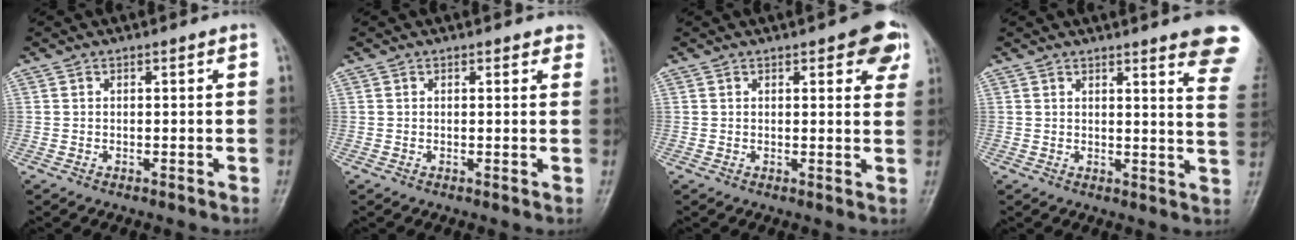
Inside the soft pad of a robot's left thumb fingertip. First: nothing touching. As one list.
[{"total": 2.1, "force": [1.5, 1.2, 0.8], "torque": [0.016, -0.003, 0.006]}, {"total": 6.7, "force": [3.3, 2.6, 5.1], "torque": [-0.034, -0.009, 0.031]}, {"total": 12.9, "force": [9.3, 1.9, 8.6], "torque": [-0.075, -0.047, 0.091]}]